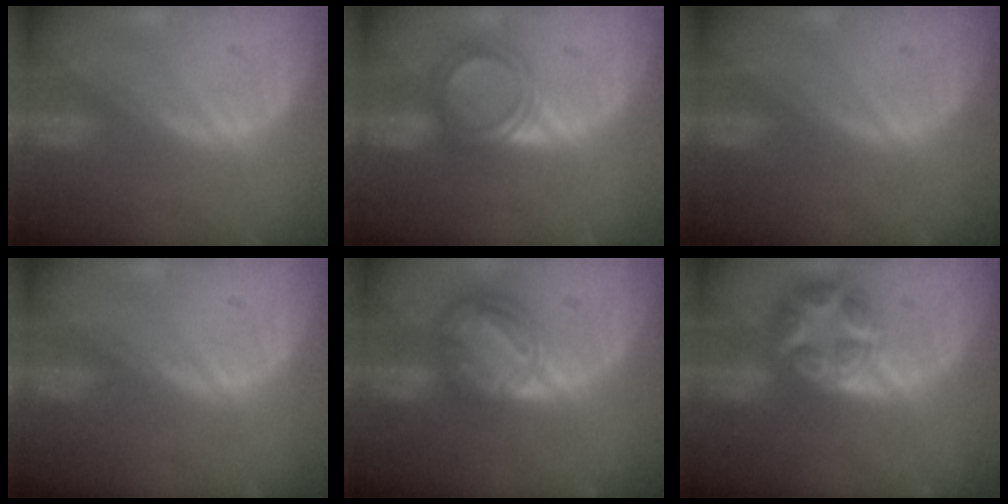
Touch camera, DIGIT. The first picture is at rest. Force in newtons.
{"total": 4.9, "press": 4.6, "slide": 1.4}
{"total": 0.0}
{"total": 0.0}
{"total": 8.5, "press": 7.1, "slide": 4.7}
{"total": 7.7, "press": 6.7, "slide": 3.7}